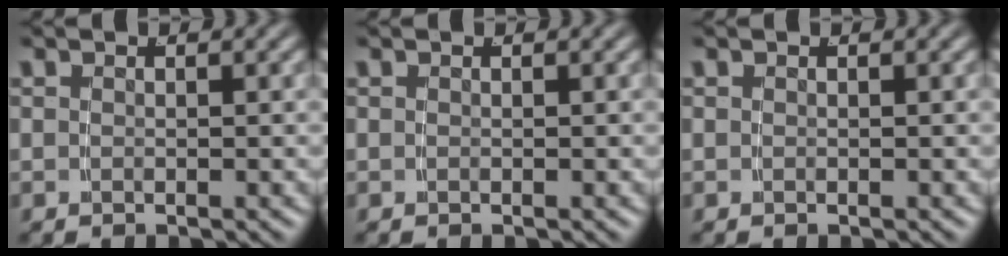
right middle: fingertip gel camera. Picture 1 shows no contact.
{"total": 0.0}
{"total": 0.0}